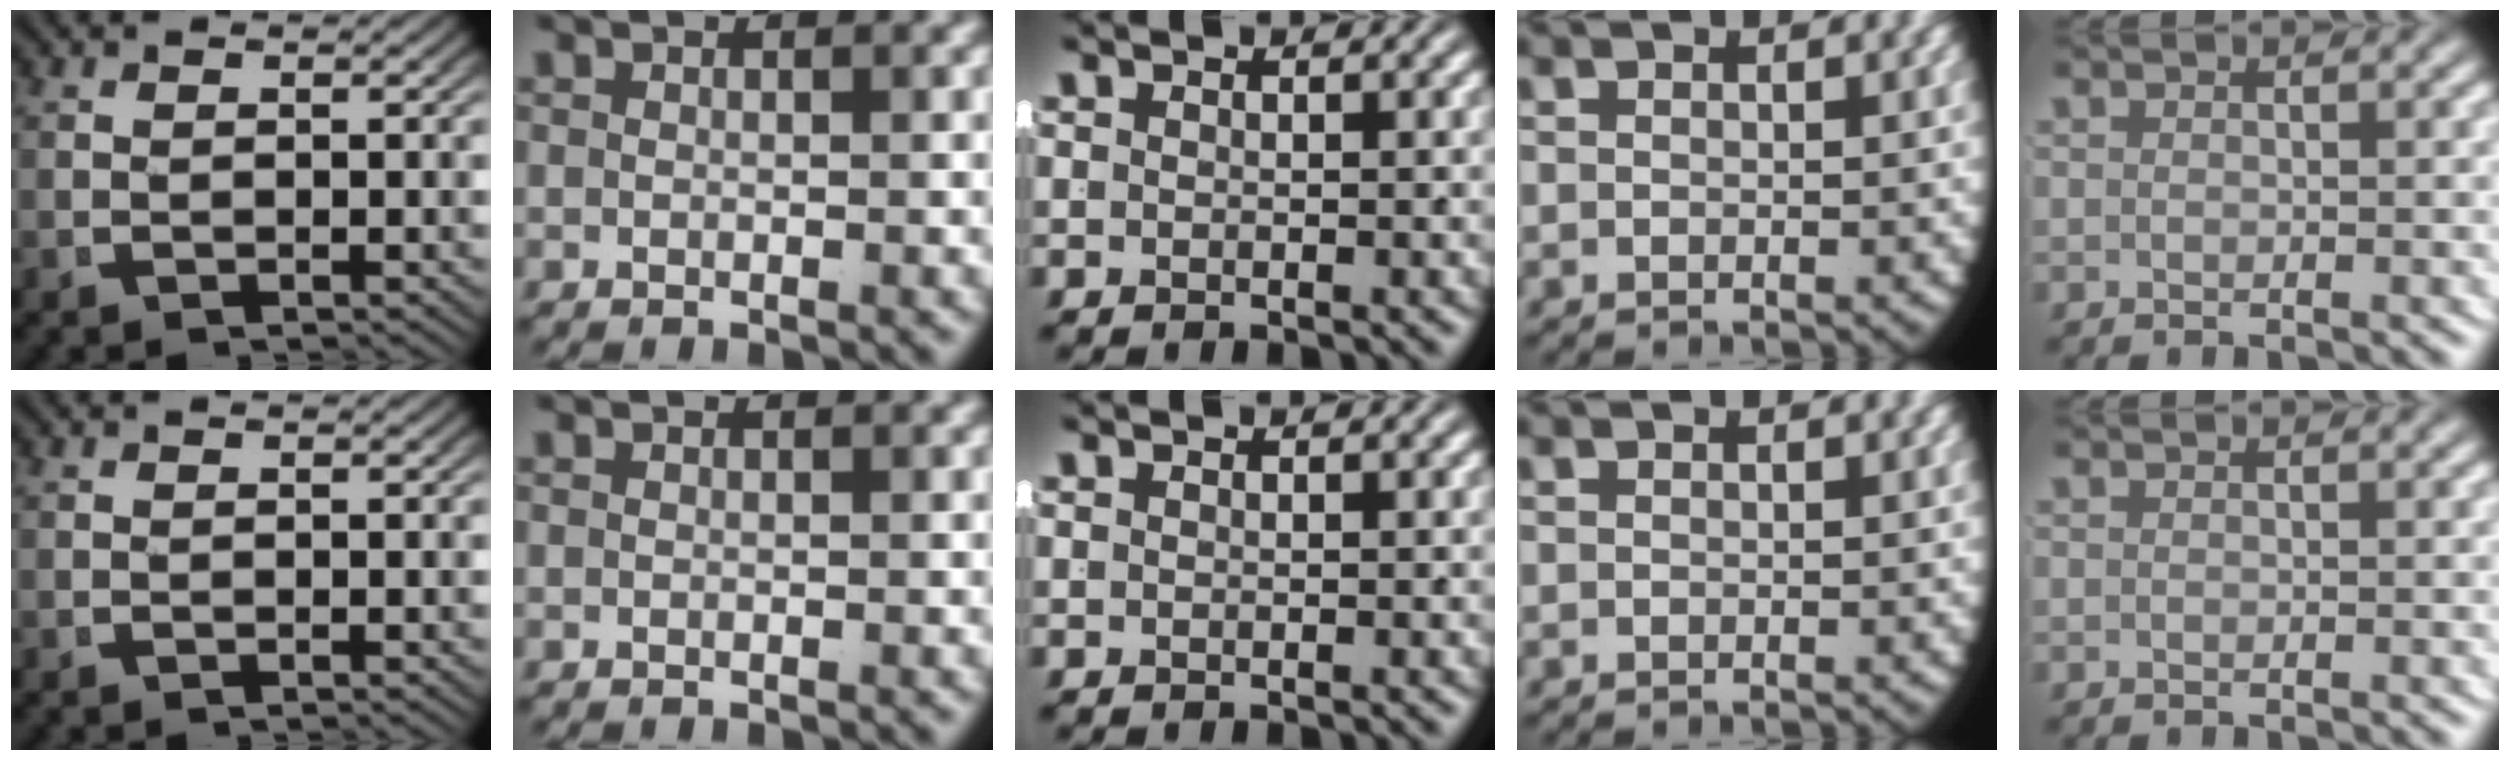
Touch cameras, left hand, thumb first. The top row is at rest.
{}